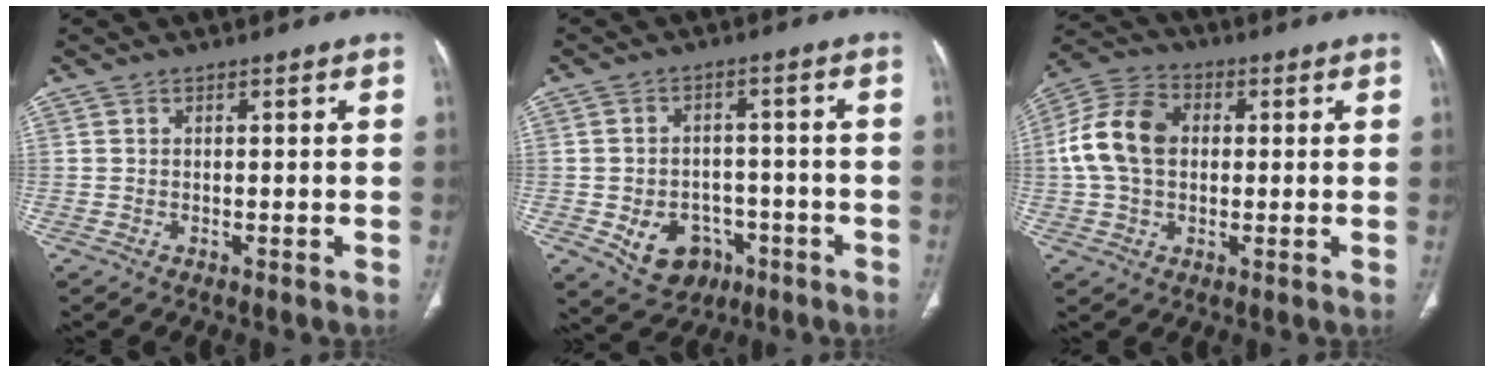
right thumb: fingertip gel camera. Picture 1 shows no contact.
{"total": 9.5, "force": [-3.8, 7.4, 4.5], "torque": [-0.047, 0.030, -0.044]}
{"total": 12.1, "force": [1.0, 8.7, 8.4], "torque": [-0.161, 0.027, 0.012]}